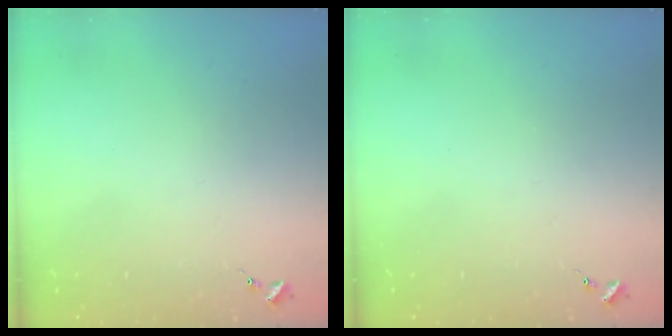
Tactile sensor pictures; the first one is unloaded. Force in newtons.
{"total": 0.0}